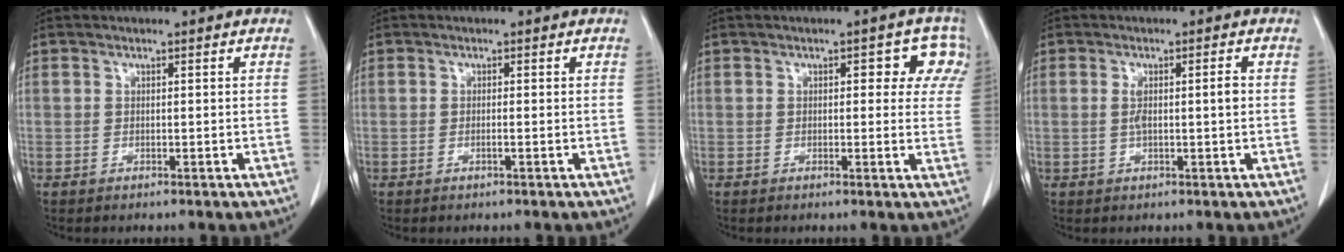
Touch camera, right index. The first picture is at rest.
{"total": 0.7, "force": [-0.2, -0.1, 0.6], "torque": [-0.011, 0.001, -0.004]}
{"total": 5.2, "force": [2.0, 3.1, 3.6], "torque": [-0.014, 0.017, 0.014]}
{"total": 3.2, "force": [0.1, 0.4, 3.2], "torque": [-0.060, 0.006, 0.005]}